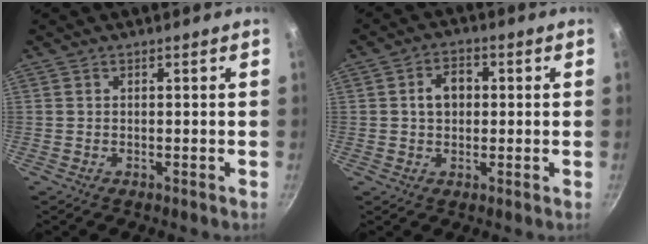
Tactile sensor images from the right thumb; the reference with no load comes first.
{"total": 5.6, "force": [0.6, 4.3, 3.7], "torque": [-0.034, 0.012, 0.004]}